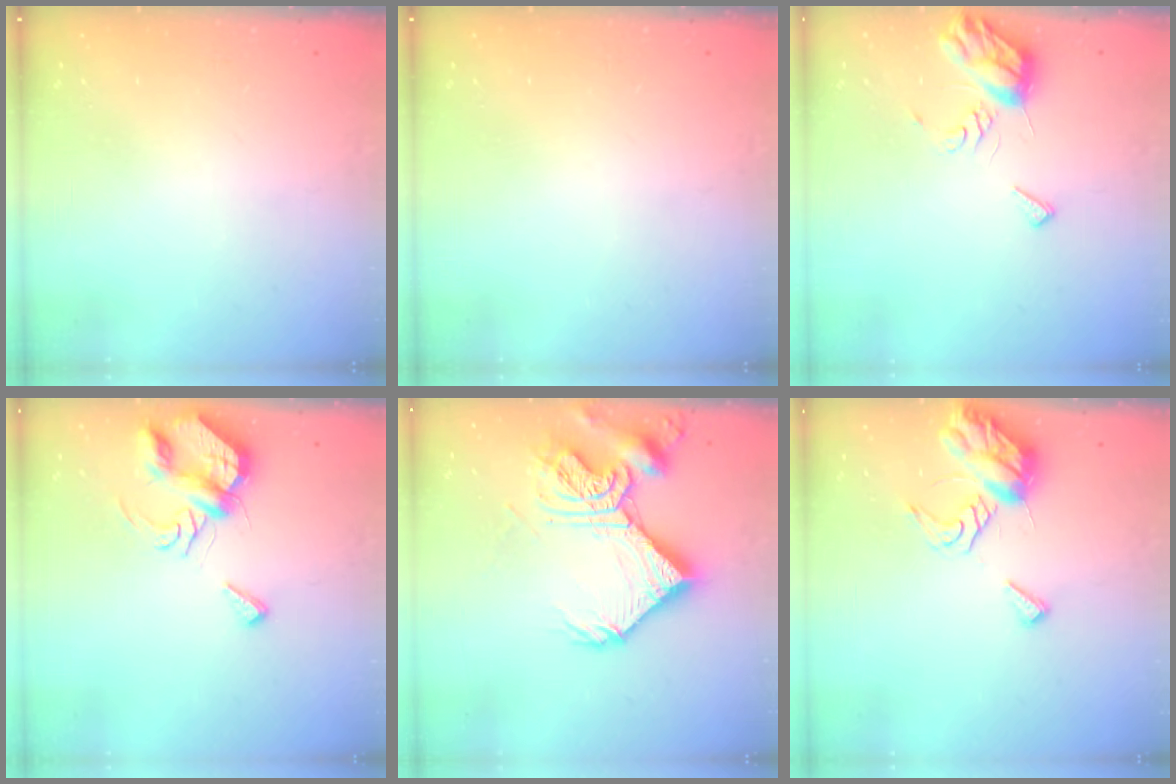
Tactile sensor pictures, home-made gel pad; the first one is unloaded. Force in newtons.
{"total": 0.0}
{"total": 8.3, "press": 8.3, "slide": 0.4}
{"total": 8.3, "press": 8.2, "slide": 0.6}
{"total": 18.0, "press": 17.9, "slide": 1.8}
{"total": 8.9, "press": 8.9, "slide": 0.1}